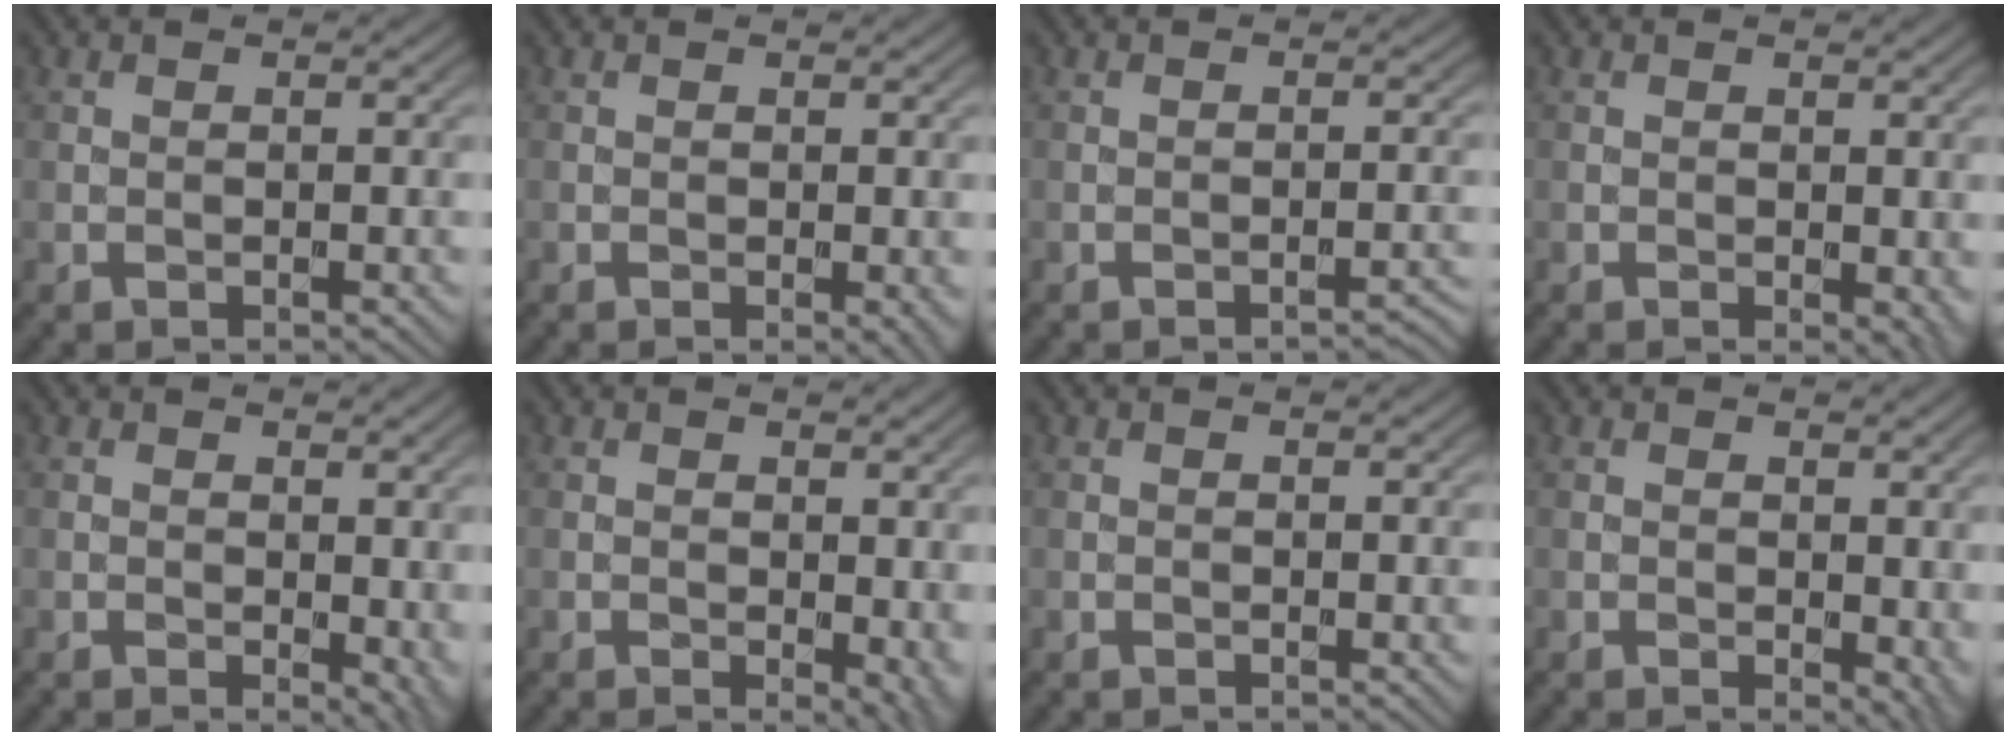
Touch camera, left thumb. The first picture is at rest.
{"total": 0.8, "force": [-0.2, 0.1, 0.8], "torque": [-0.009, -0.004, -0.003]}
{"total": 1.4, "force": [-1.3, 0.1, 0.6], "torque": [-0.004, 0.009, -0.020]}
{"total": 1.5, "force": [-0.3, 0.8, 1.2], "torque": [-0.012, -0.005, -0.001]}
{"total": 3.4, "force": [-0.1, 2.1, 2.6], "torque": [-0.023, -0.007, 0.001]}
{"total": 3.5, "force": [-0.3, 2.0, 2.9], "torque": [-0.028, -0.005, -0.001]}
{"total": 0.0}
{"total": 3.0, "force": [-0.1, 1.9, 2.3], "torque": [-0.021, -0.006, 0.001]}